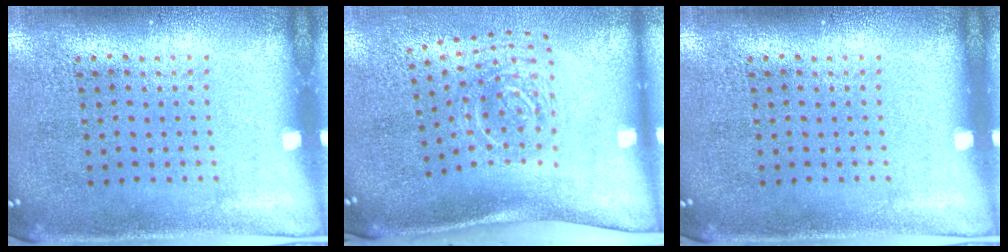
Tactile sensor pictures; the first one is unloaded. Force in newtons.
{"total": 2.0, "press": 1.3, "slide": 1.5}
{"total": 0.0}